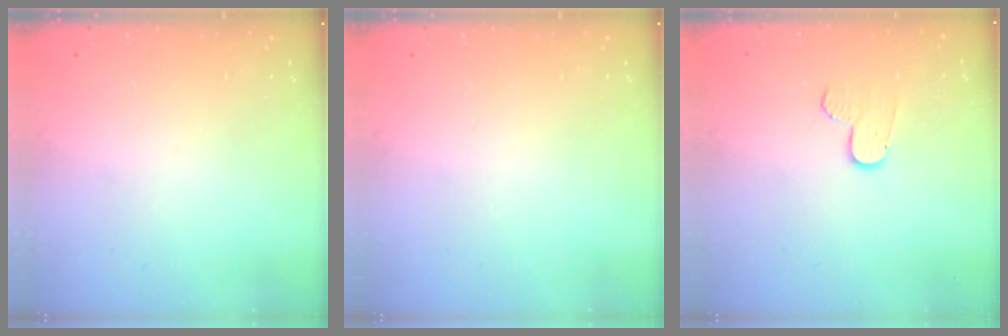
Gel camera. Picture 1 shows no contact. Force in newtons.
{"total": 0.0}
{"total": 6.6, "press": 6.6, "slide": 0.6}